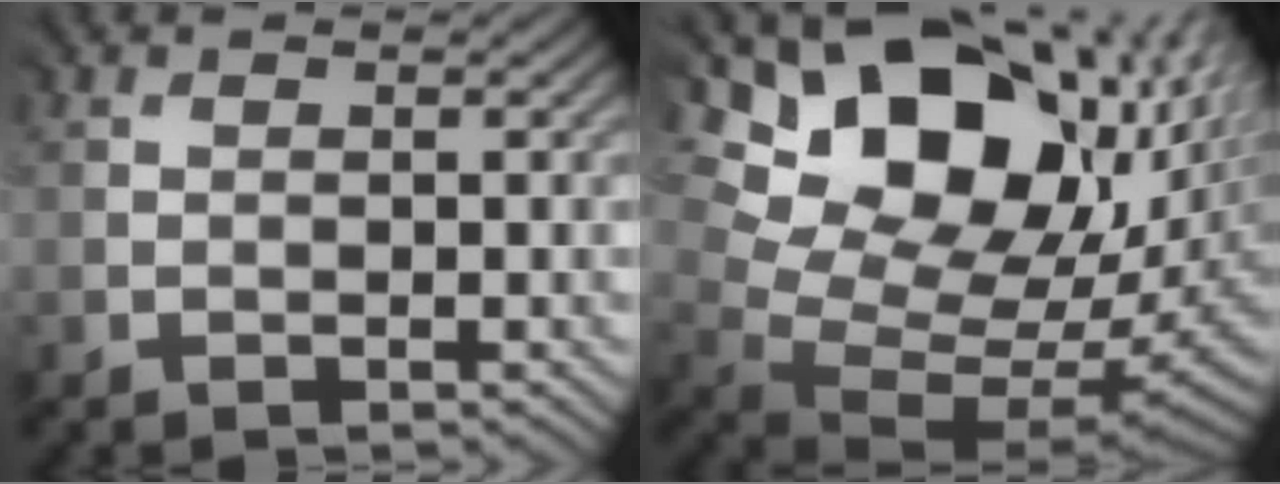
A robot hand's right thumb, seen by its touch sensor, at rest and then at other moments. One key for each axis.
{"total": 20.6, "fx": 8.1, "fy": 13.2, "fz": 13.5, "tx": -0.239, "ty": 0.045, "tz": 0.159}